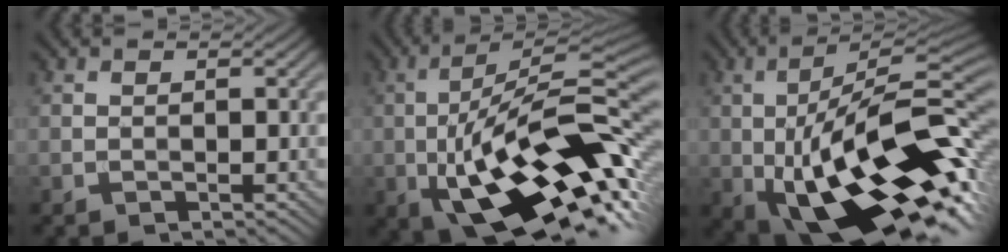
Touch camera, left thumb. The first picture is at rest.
{"total": 18.3, "force": [-5.1, 7.4, 16.0], "torque": [-0.269, 0.005, -0.085]}
{"total": 21.1, "force": [-4.8, 8.6, 18.6], "torque": [-0.305, -0.009, -0.081]}